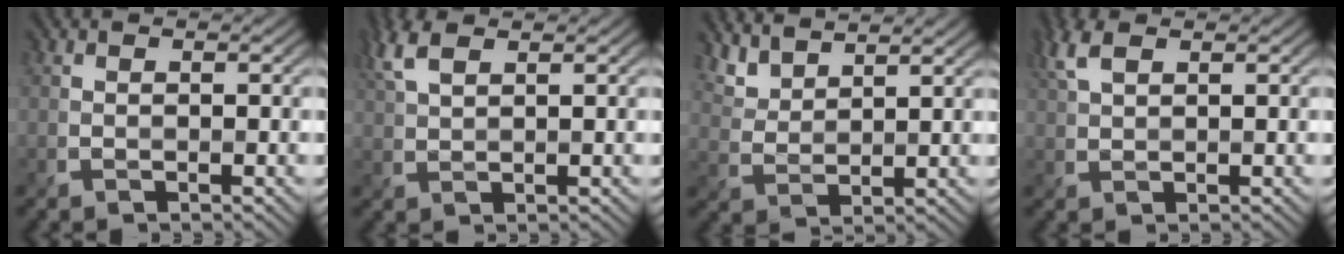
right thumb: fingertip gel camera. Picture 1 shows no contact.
{"total": 4.2, "force": [2.6, 1.4, 3.1], "torque": [-0.088, 0.015, 0.057]}
{"total": 4.7, "force": [4.1, 1.1, 1.9], "torque": [-0.052, 0.000, 0.091]}
{"total": 3.5, "force": [2.0, 1.3, 2.6], "torque": [-0.072, 0.014, 0.044]}